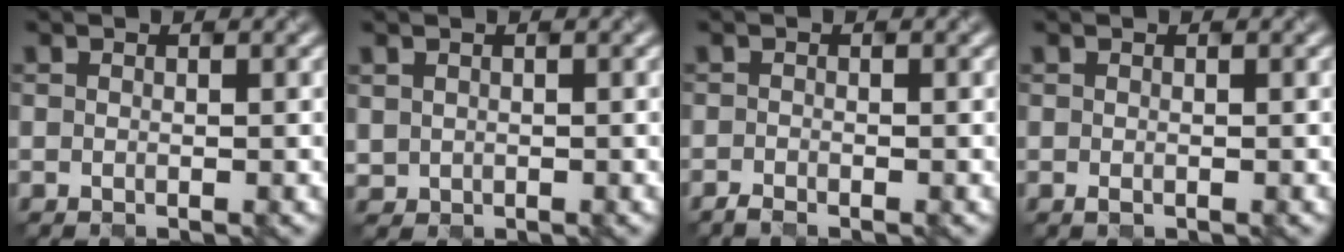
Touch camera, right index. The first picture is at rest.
{"total": 0.5, "force": [0.2, 0.5, -0.1], "torque": [0.000, 0.000, 0.015]}
{"total": 0.8, "force": [-0.8, -0.2, 0.2], "torque": [-0.005, 0.003, -0.013]}
{"total": 0.0}